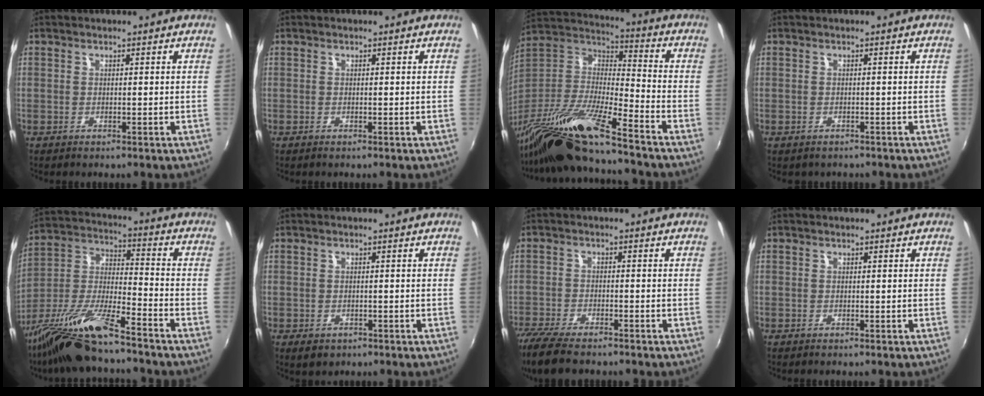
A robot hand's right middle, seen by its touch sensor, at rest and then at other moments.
{"total": 0.0}
{"total": 20.4, "force": [-15.0, 2.0, 13.7], "torque": [-0.256, -0.024, -0.289]}
{"total": 1.2, "force": [-0.8, 0.8, 0.3], "torque": [-0.009, -0.004, -0.009]}
{"total": 15.4, "force": [-12.0, 2.3, 9.4], "torque": [-0.196, -0.010, -0.234]}
{"total": 2.4, "force": [-1.1, 1.8, 1.1], "torque": [-0.022, -0.005, -0.012]}
{"total": 10.3, "force": [-8.7, 2.3, 5.0], "torque": [-0.129, -0.038, -0.158]}
{"total": 0.0}